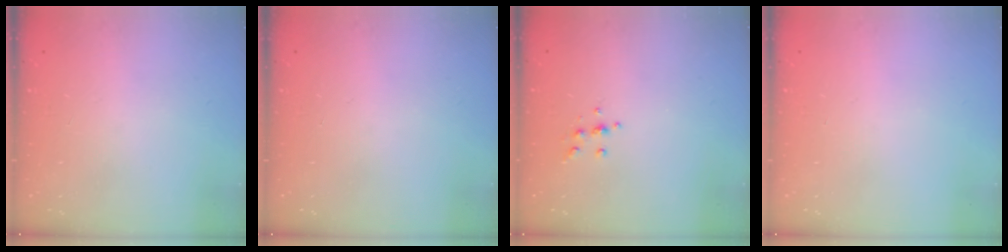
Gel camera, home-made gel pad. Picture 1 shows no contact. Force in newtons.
{"total": 0.0}
{"total": 4.8, "press": 4.7, "slide": 0.8}
{"total": 0.0}